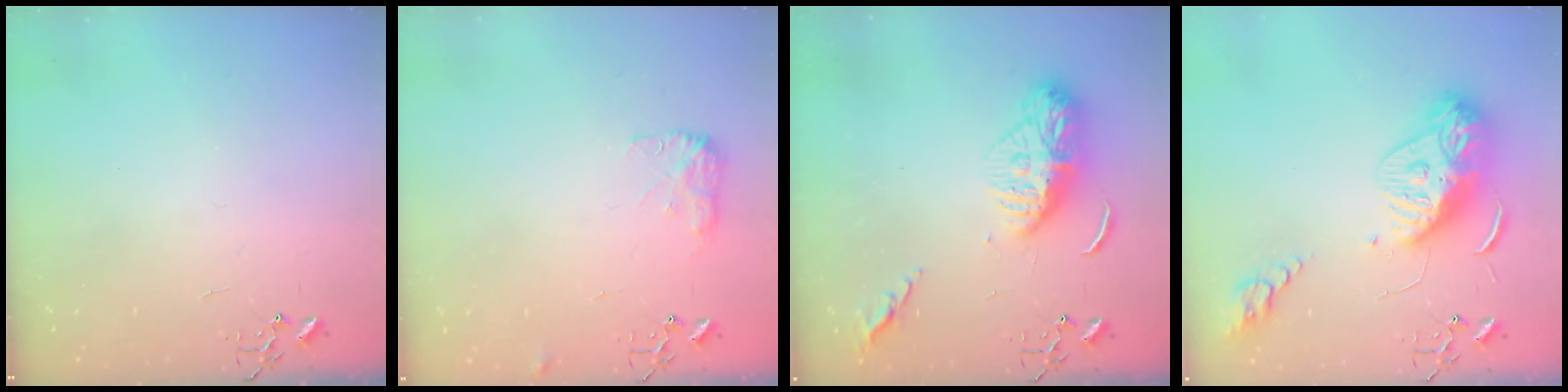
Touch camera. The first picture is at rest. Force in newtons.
{"total": 8.3, "press": 8.3, "slide": 0.2}
{"total": 13.3, "press": 13.2, "slide": 1.3}
{"total": 14.4, "press": 14.4, "slide": 1.3}